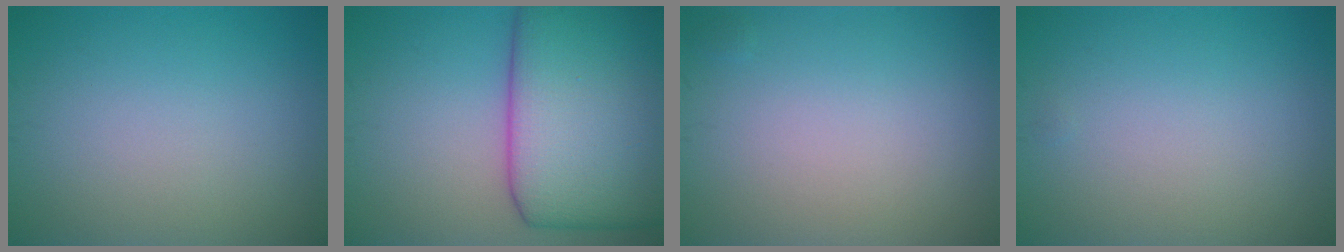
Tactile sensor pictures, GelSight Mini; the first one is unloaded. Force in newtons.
{"total": 14.6, "press": 14.6, "slide": 0.3}
{"total": 0.0}
{"total": 0.0}